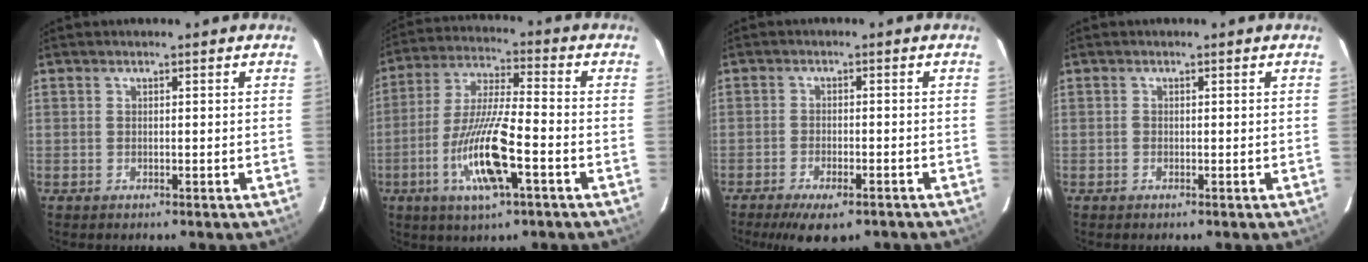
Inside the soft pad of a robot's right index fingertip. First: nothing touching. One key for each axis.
{"total": 13.3, "fx": -4.9, "fy": 1.6, "fz": 12.3, "tx": -0.246, "ty": -0.012, "tz": -0.088}
{"total": 6.8, "fx": -5.0, "fy": 2.1, "fz": 4.2, "tx": -0.061, "ty": -0.010, "tz": -0.074}
{"total": 0.0}